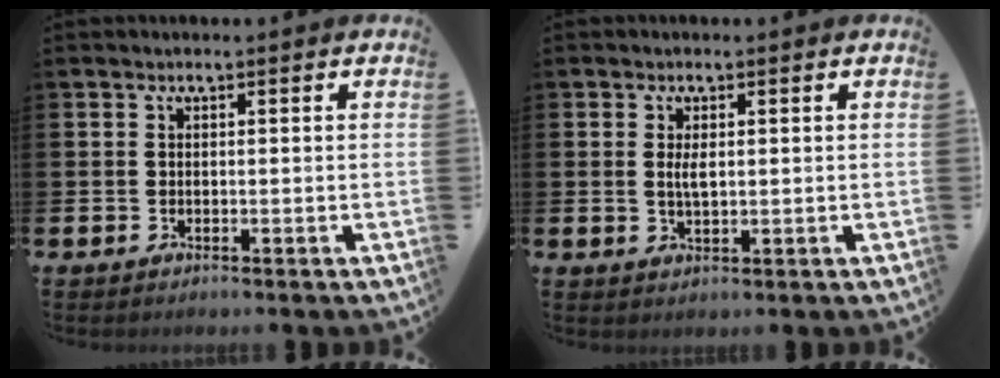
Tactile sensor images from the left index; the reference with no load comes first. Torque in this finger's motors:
{"motor_torque": [0.33, -0.08, 0.05, 0.02]}